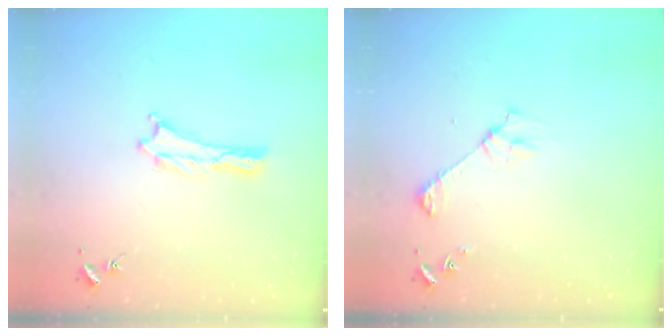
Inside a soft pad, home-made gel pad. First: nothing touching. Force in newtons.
{"total": 3.8, "press": 3.8, "slide": 0.3}